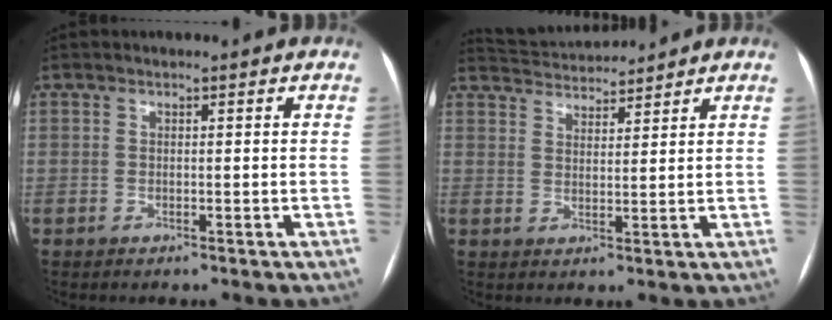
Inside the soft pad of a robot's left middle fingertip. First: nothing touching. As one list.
[{"total": 6.5, "force": [6.5, 0.2, 0.6], "torque": [-0.022, 0.026, 0.109]}]